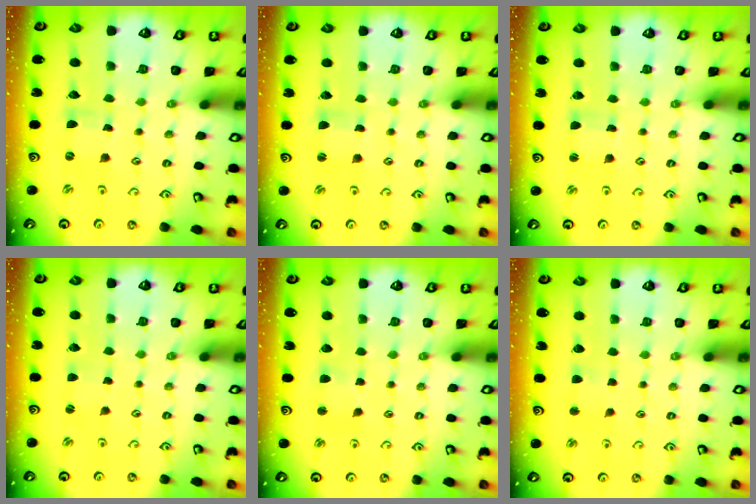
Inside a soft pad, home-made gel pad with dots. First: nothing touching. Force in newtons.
{"total": 1.0, "press": 1.0, "slide": 0.2}
{"total": 2.1, "press": 2.1, "slide": 0.3}
{"total": 1.4, "press": 1.4, "slide": 0.3}
{"total": 2.9, "press": 2.9, "slide": 0.3}
{"total": 2.4, "press": 2.4, "slide": 0.5}